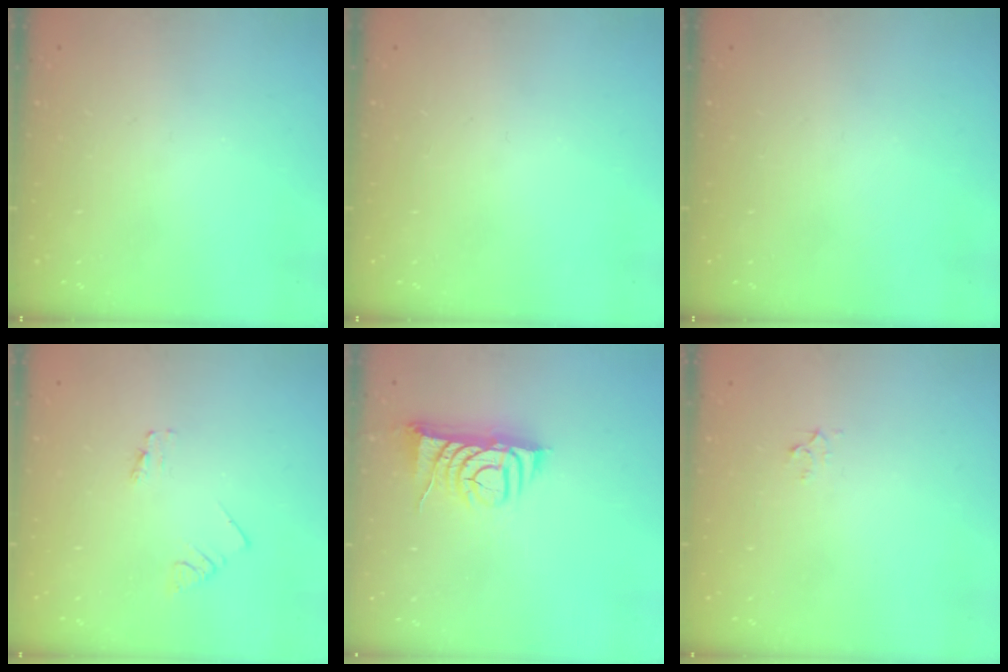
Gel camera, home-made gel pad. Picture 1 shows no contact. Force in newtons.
{"total": 0.0}
{"total": 0.0}
{"total": 0.0}
{"total": 8.2, "press": 8.1, "slide": 1.2}
{"total": 2.3, "press": 2.3, "slide": 0.2}